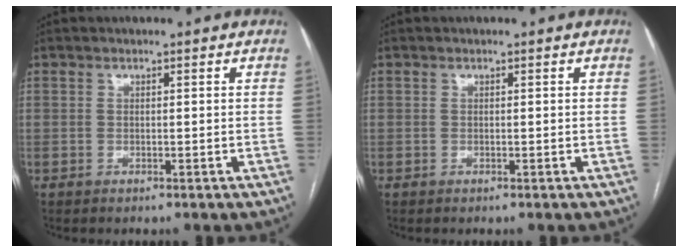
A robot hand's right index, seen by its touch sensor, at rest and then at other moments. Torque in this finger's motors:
{"motor_torque": [-0.03, 0.03, 0.00, 0.00]}